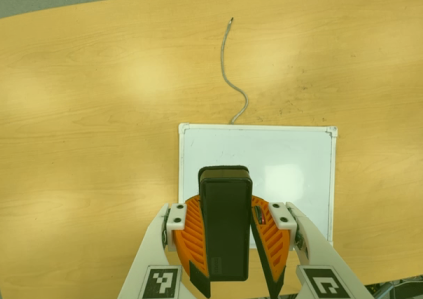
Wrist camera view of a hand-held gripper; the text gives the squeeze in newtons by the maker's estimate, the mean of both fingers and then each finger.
{"total": 10.9, "left": 9.9, "right": 11.8}